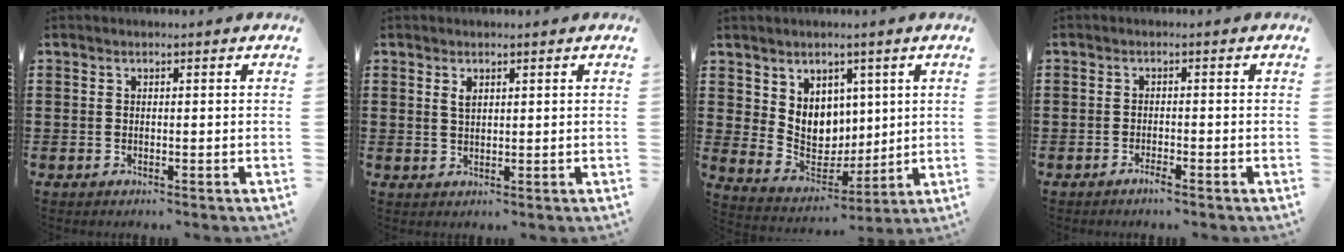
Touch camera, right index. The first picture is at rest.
{"total": 1.5, "force": [0.8, 0.8, 1.0], "torque": [-0.023, 0.004, 0.014]}
{"total": 6.9, "force": [3.3, 5.8, 1.5], "torque": [-0.039, -0.020, 0.063]}
{"total": 1.5, "force": [-1.2, 0.1, 0.9], "torque": [-0.017, -0.005, -0.021]}